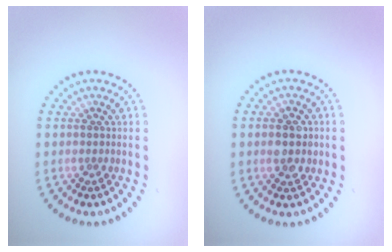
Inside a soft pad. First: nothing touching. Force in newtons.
{"total": 2.8, "press": 2.8, "slide": 0.1}